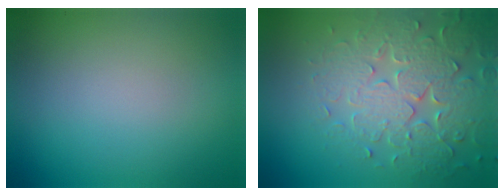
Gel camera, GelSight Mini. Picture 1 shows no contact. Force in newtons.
{"total": 6.5, "press": 5.5, "slide": 3.5}